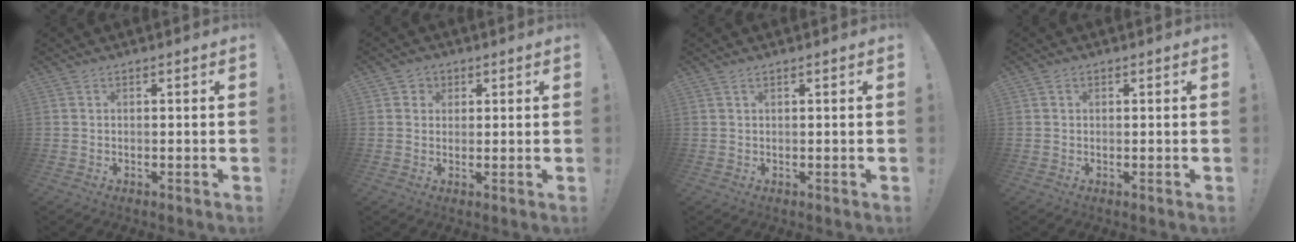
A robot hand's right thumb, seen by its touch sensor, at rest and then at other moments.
{"total": 3.1, "force": [1.0, 2.8, 0.6], "torque": [-0.006, -0.001, 0.018]}
{"total": 0.8, "force": [0.6, 0.2, 0.4], "torque": [-0.014, 0.002, 0.012]}
{"total": 0.6, "force": [0.3, 0.6, 0.0], "torque": [0.006, -0.001, 0.004]}